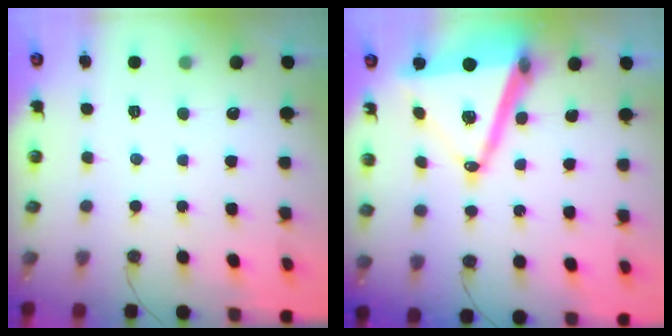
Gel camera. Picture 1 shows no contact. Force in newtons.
{"total": 19.4, "press": 19.0, "slide": 3.9}